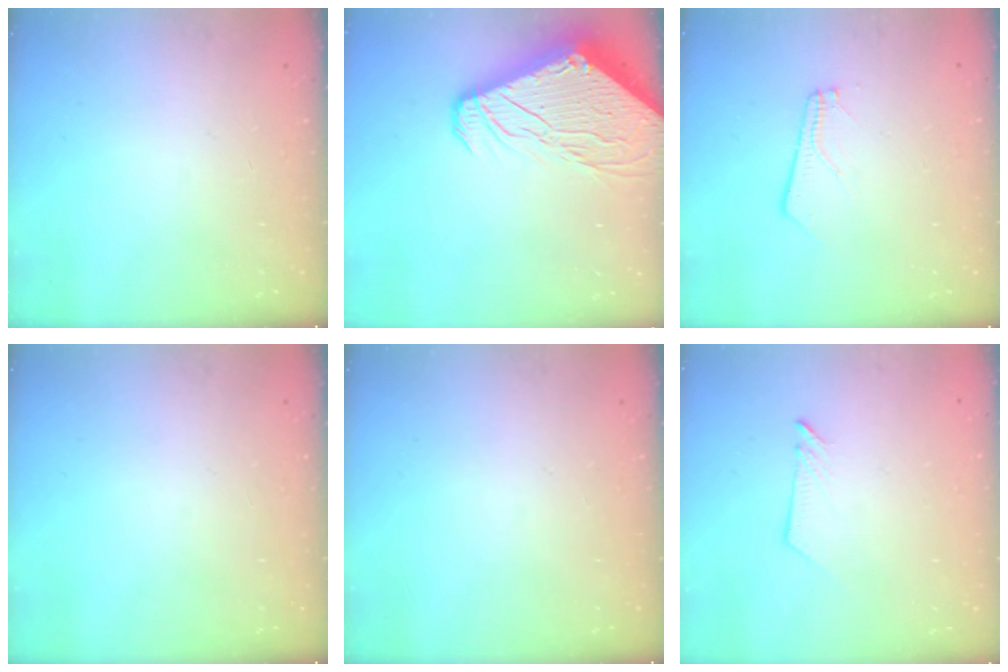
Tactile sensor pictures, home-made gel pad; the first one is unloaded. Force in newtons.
{"total": 16.7, "press": 16.6, "slide": 2.0}
{"total": 2.5, "press": 2.5, "slide": 0.3}
{"total": 0.0}
{"total": 0.0}
{"total": 2.6, "press": 2.6, "slide": 0.3}